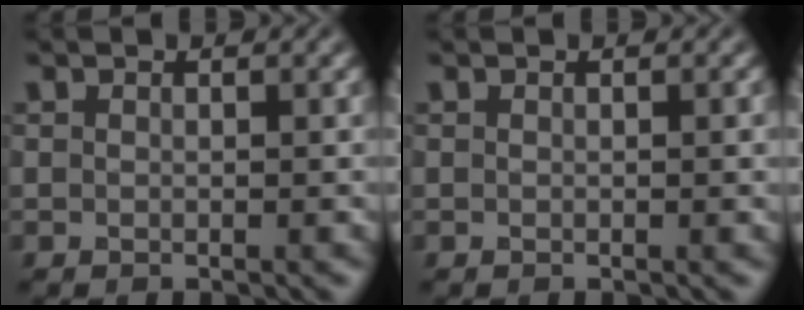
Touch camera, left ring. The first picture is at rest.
{"total": 0.7, "force": [0.0, 0.1, 0.7], "torque": [-0.007, 0.001, 0.000]}